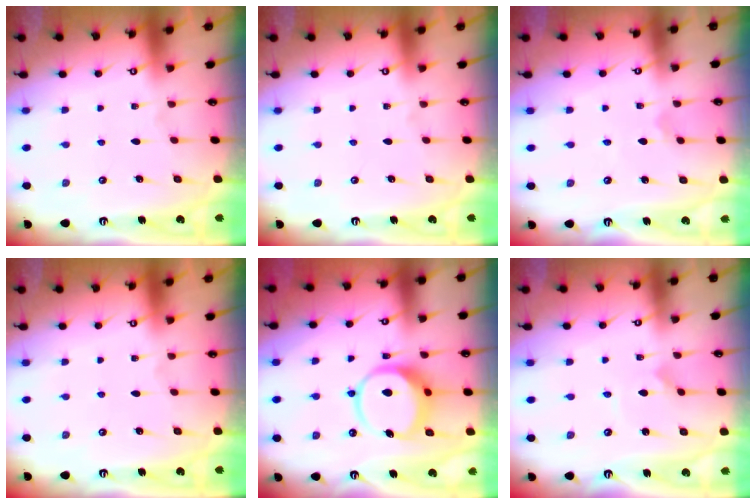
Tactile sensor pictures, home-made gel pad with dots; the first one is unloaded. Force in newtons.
{"total": 0.0}
{"total": 1.6, "press": 1.6, "slide": 0.1}
{"total": 0.0}
{"total": 9.9, "press": 9.8, "slide": 1.6}
{"total": 1.6, "press": 1.6, "slide": 0.1}